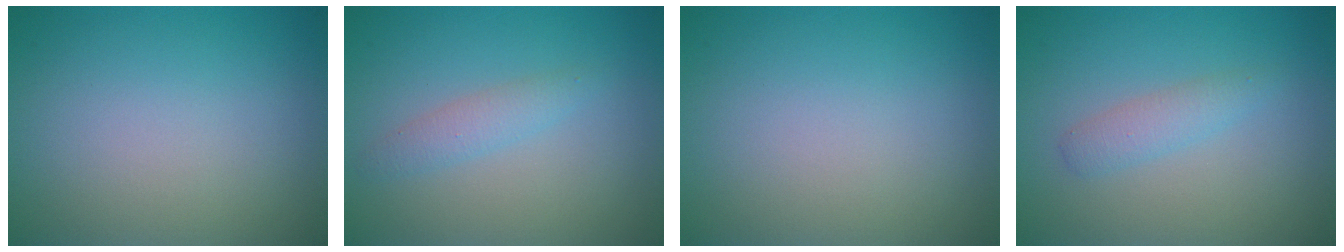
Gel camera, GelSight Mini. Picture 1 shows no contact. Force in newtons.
{"total": 1.6, "press": 1.6, "slide": 0.1}
{"total": 0.0}
{"total": 1.7, "press": 1.7, "slide": 0.0}